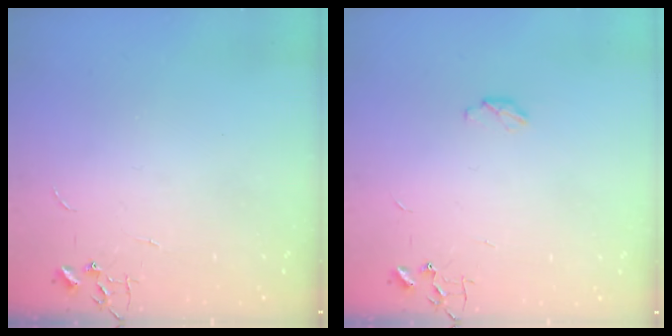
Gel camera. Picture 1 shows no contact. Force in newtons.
{"total": 3.8, "press": 3.8, "slide": 0.6}